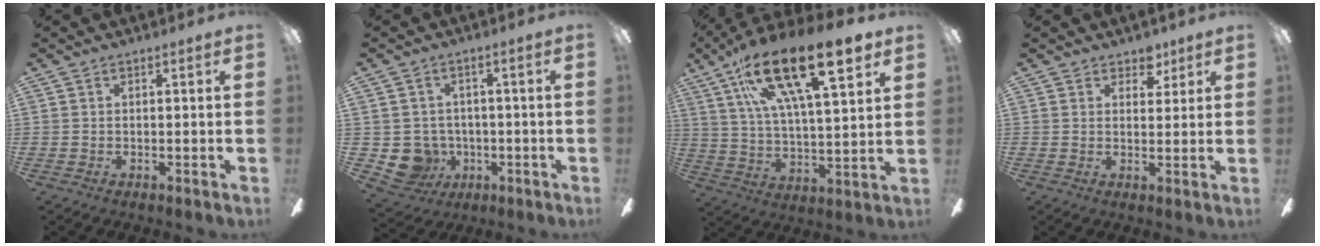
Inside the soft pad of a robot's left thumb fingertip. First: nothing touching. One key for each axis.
{"total": 7.8, "fx": -1.6, "fy": 7.3, "fz": 2.3, "tx": -0.077, "ty": 0.007, "tz": -0.024}
{"total": 23.6, "fx": 14.5, "fy": 7.4, "fz": 17.1, "tx": -0.291, "ty": -0.067, "tz": 0.238}
{"total": 4.5, "fx": 3.5, "fy": 2.5, "fz": 1.2, "tx": 0.001, "ty": -0.016, "tz": 0.061}